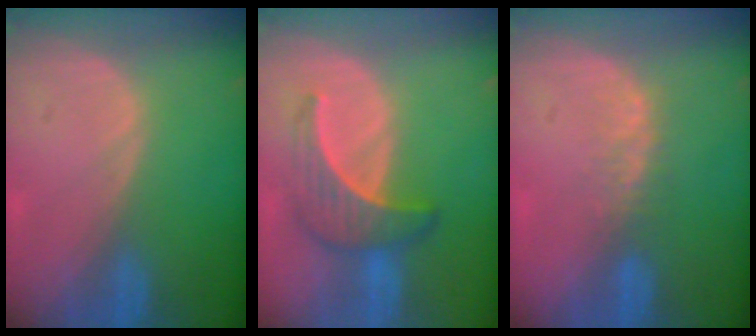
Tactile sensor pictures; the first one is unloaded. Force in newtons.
{"total": 6.3, "press": 6.0, "slide": 1.9}
{"total": 2.8, "press": 2.4, "slide": 1.5}